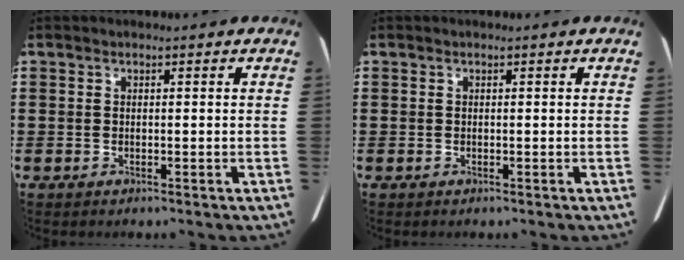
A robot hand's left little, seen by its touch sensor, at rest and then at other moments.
{"total": 0.0}